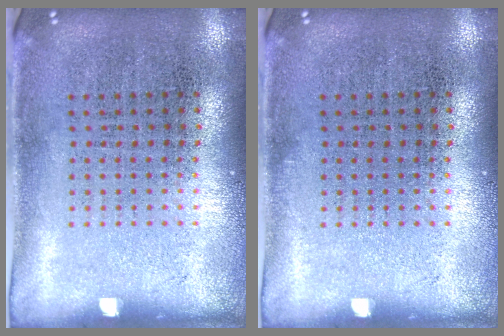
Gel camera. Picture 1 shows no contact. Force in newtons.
{"total": 0.0}